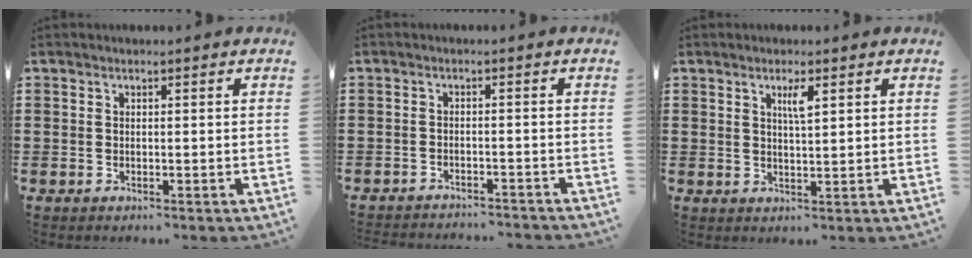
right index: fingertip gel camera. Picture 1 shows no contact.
{"total": 2.1, "force": [-2.1, 0.0, 0.1], "torque": [-0.006, 0.000, -0.044]}
{"total": 2.7, "force": [1.3, 0.5, 2.3], "torque": [-0.040, -0.001, 0.019]}